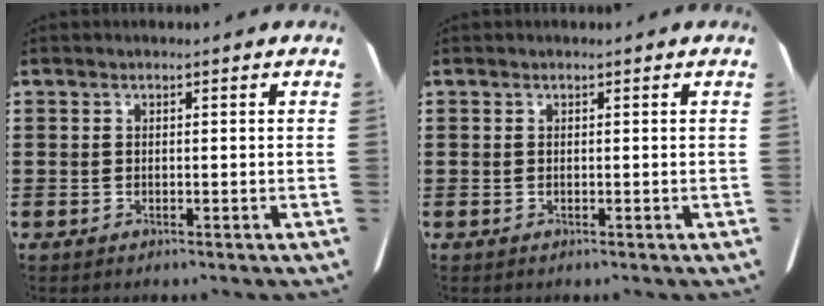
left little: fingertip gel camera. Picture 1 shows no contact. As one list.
[{"total": 0.0}]